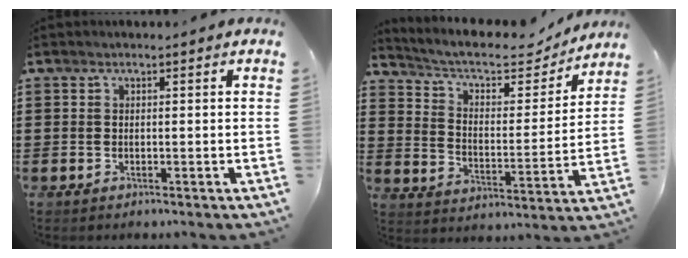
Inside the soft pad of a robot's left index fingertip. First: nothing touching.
{"total": 6.5, "force": [5.5, 2.0, 2.8], "torque": [-0.075, -0.038, 0.088]}